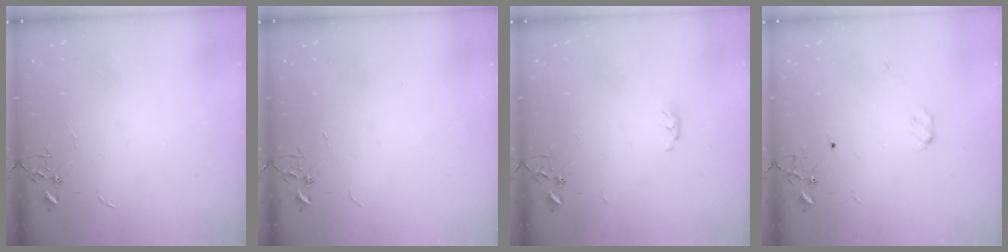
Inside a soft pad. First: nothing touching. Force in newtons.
{"total": 0.0}
{"total": 3.4, "press": 3.4, "slide": 0.4}
{"total": 3.4, "press": 3.3, "slide": 0.5}